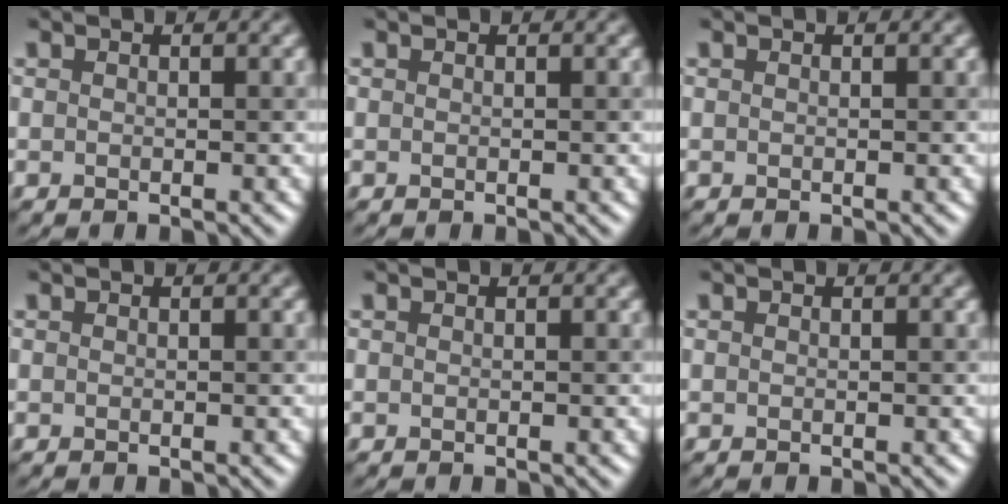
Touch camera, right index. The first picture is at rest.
{"total": 0.0}
{"total": 0.0}
{"total": 0.0}
{"total": 0.0}
{"total": 0.0}